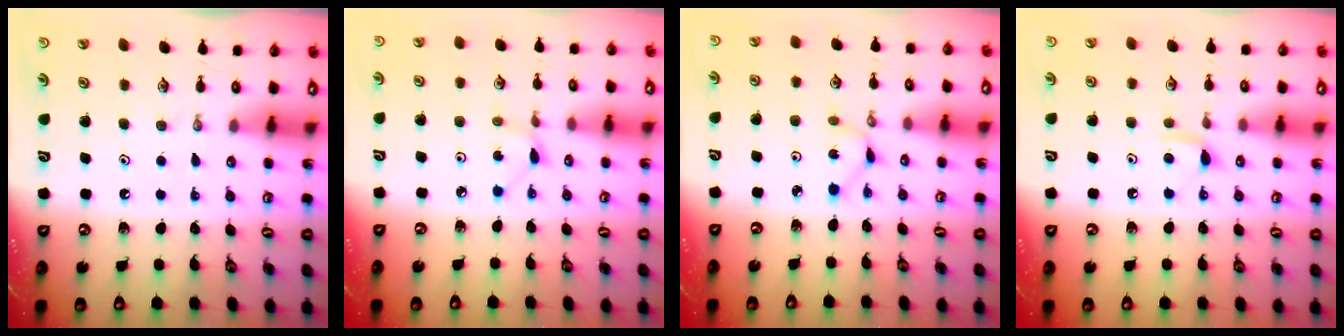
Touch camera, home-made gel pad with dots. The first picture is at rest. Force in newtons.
{"total": 2.5, "press": 2.5, "slide": 0.4}
{"total": 1.9, "press": 1.9, "slide": 0.2}
{"total": 6.1, "press": 6.0, "slide": 0.8}